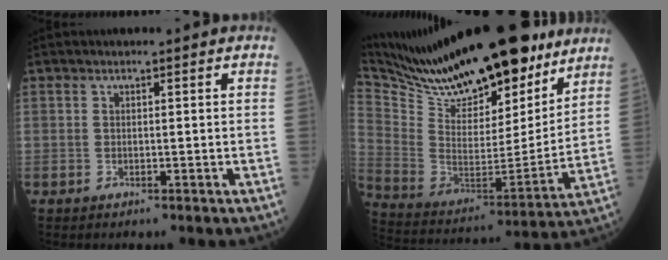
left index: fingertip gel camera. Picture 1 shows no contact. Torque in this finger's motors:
{"motor_torque": [1.04, -1.10, 0.79, 0.20]}